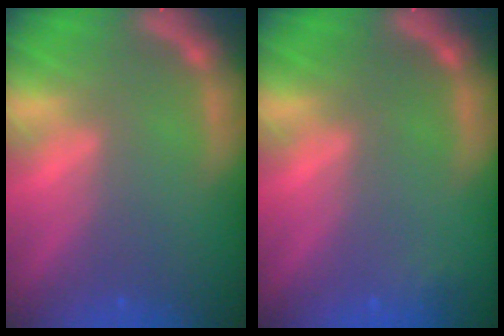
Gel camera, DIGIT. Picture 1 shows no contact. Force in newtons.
{"total": 0.9}